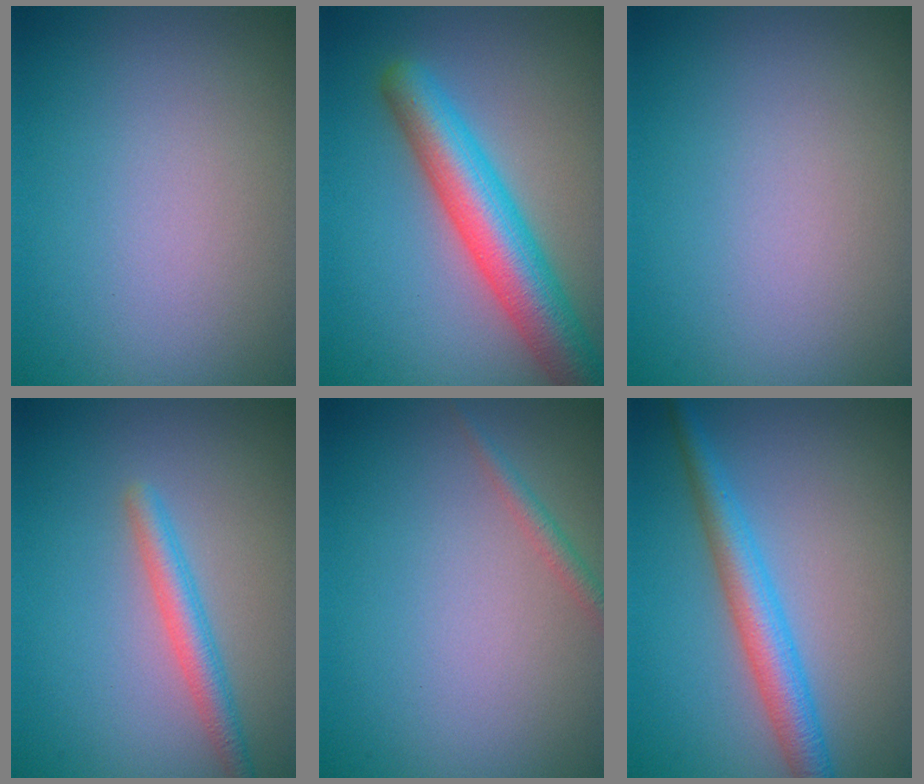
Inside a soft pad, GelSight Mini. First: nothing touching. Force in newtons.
{"total": 7.2, "press": 7.2, "slide": 0.3}
{"total": 0.0}
{"total": 2.5, "press": 2.5, "slide": 0.1}
{"total": 1.2, "press": 1.2, "slide": 0.0}
{"total": 4.1, "press": 4.1, "slide": 0.1}